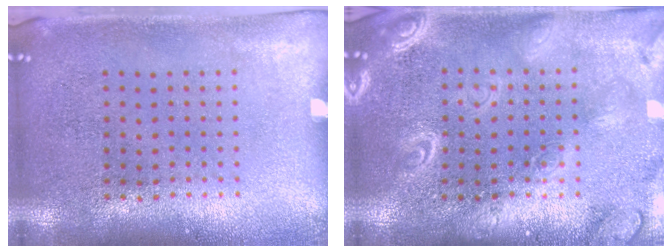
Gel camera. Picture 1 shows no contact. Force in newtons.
{"total": 3.0, "press": 3.0, "slide": 0.3}